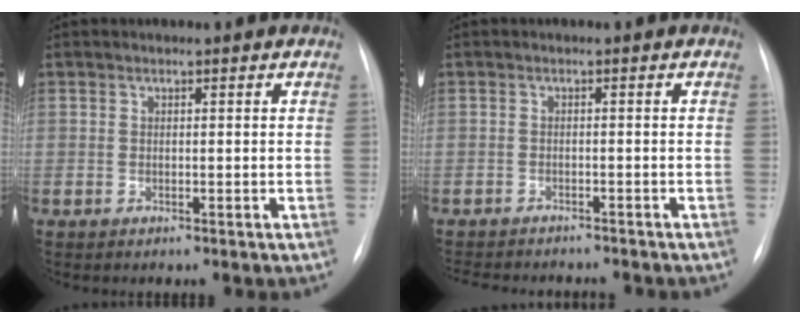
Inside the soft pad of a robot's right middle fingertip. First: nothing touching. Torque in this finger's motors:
{"motor_torque": [0.36, -0.46, 0.04, 0.02]}